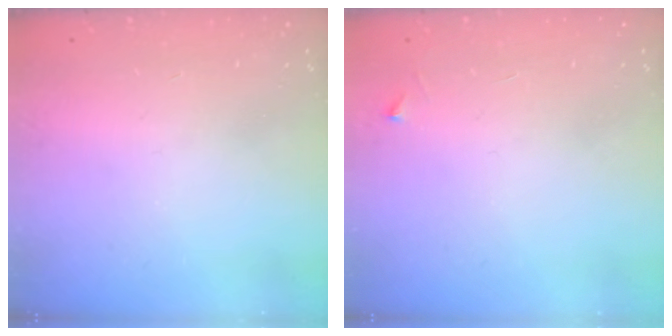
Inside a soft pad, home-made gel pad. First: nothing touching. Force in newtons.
{"total": 2.5, "press": 2.5, "slide": 0.3}